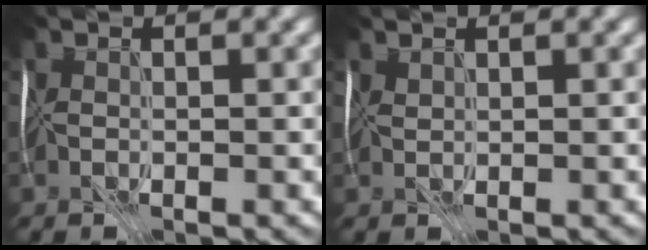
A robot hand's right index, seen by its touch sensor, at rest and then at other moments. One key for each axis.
{"total": 0.8, "fx": 0.8, "fy": 0.1, "fz": 0.1, "tx": -0.004, "ty": 0.002, "tz": 0.022}